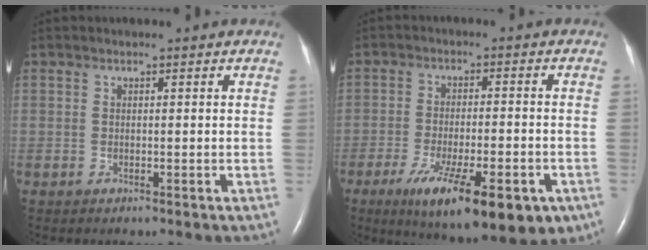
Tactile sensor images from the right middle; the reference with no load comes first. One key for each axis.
{"total": 16.5, "fx": -9.2, "fy": 4.4, "fz": 12.9, "tx": -0.170, "ty": -0.027, "tz": -0.135}